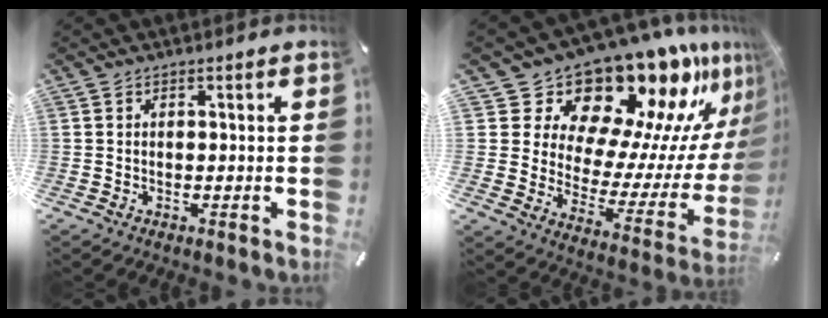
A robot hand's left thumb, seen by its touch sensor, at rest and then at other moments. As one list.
[{"total": 19.9, "force": [17.7, 7.5, 5.1], "torque": [-0.060, -0.180, 0.299]}]